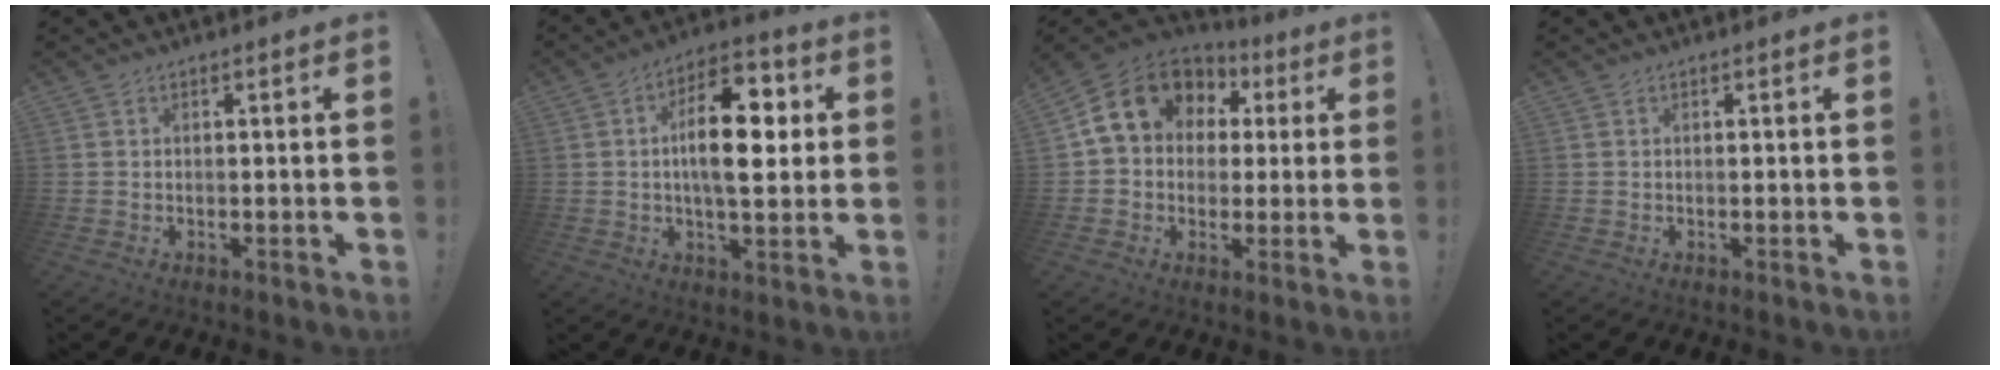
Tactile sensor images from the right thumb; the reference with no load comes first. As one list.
[{"total": 16.2, "force": [1.5, 8.0, 14.1], "torque": [-0.207, 0.008, 0.022]}, {"total": 15.5, "force": [5.6, 12.2, 7.9], "torque": [-0.117, -0.015, 0.113]}, {"total": 0.0}]